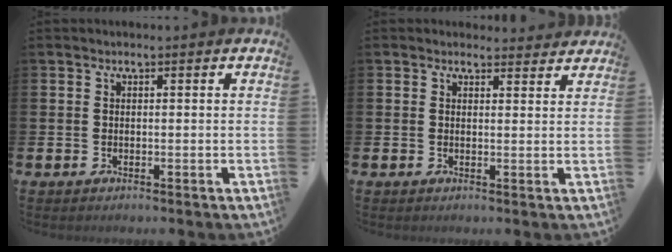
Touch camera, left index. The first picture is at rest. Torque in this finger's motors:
{"motor_torque": [0.92, -1.21, 0.16, -0.01]}